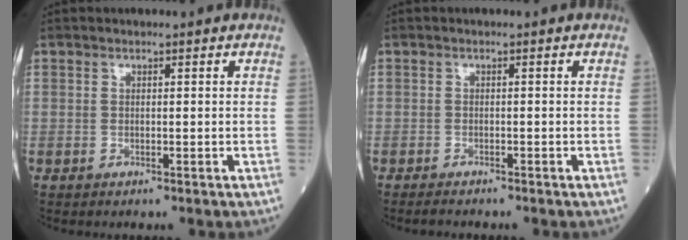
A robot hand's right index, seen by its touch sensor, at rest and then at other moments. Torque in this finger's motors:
{"motor_torque": [-0.24, -0.07, 0.03, 0.00]}